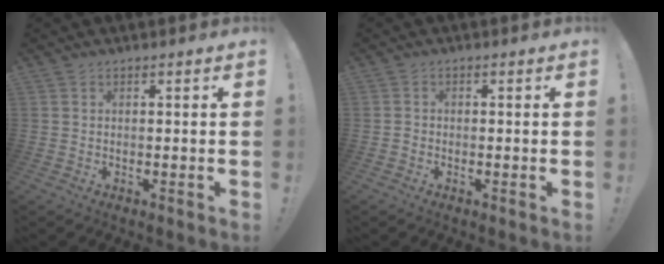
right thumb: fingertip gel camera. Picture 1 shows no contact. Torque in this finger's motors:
{"motor_torque": [0.09, -0.03, 0.06, -0.05, -0.01]}